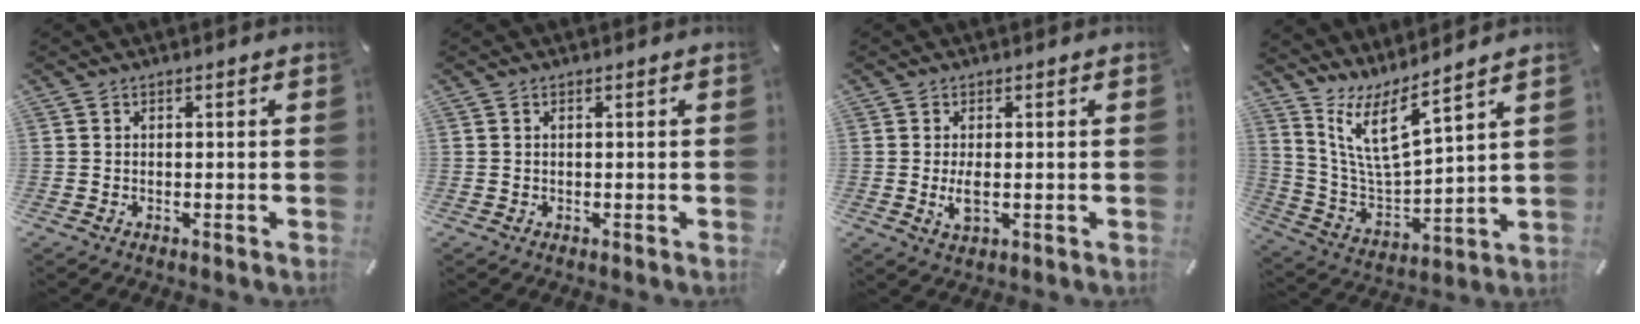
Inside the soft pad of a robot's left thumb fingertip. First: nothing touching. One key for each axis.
{"total": 0.0}
{"total": 3.6, "fx": -0.2, "fy": 1.4, "fz": 3.3, "tx": -0.081, "ty": -0.009, "tz": -0.009}
{"total": 12.0, "fx": 8.0, "fy": 3.7, "fz": 8.1, "tx": -0.181, "ty": -0.046, "tz": 0.145}